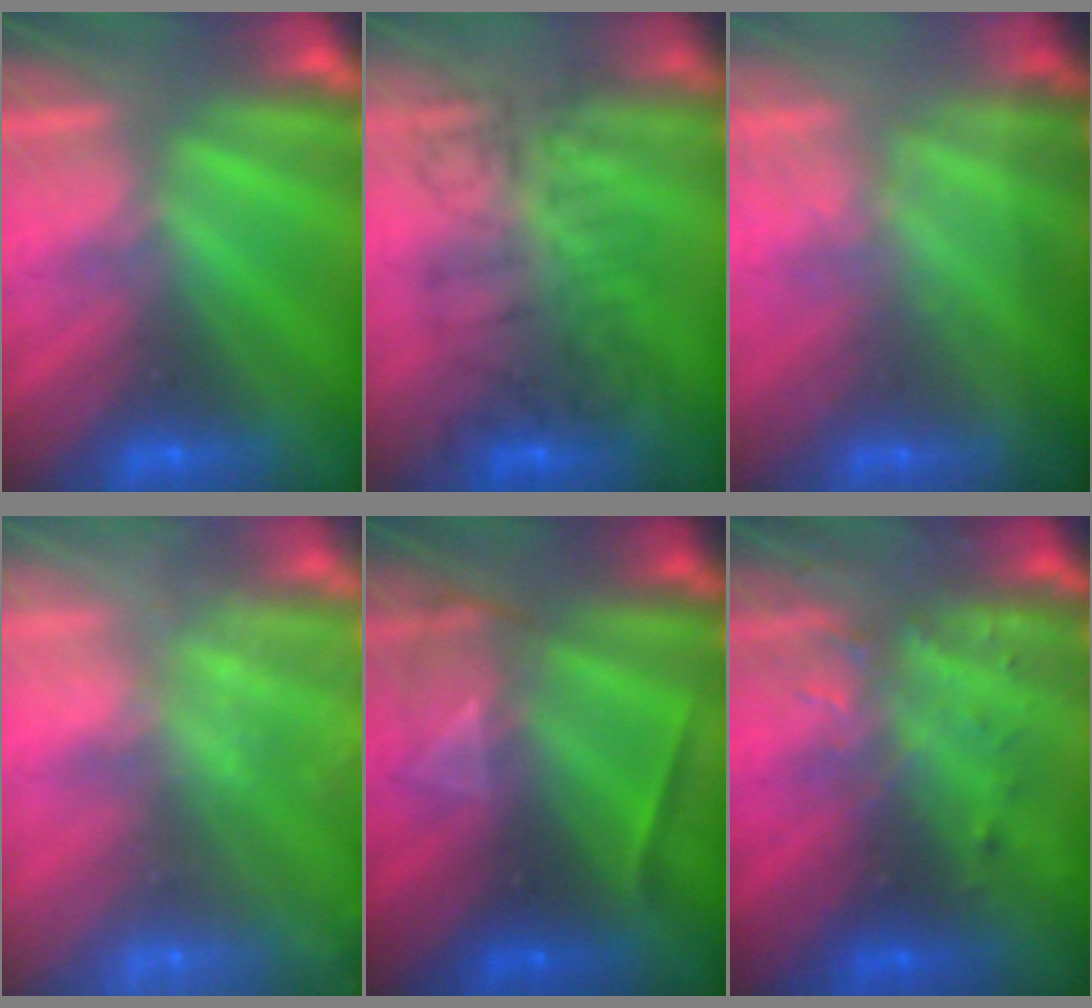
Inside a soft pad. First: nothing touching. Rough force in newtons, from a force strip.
{"total": 4.5}
{"total": 1.5}
{"total": 6.1}
{"total": 2.2}
{"total": 3.3}